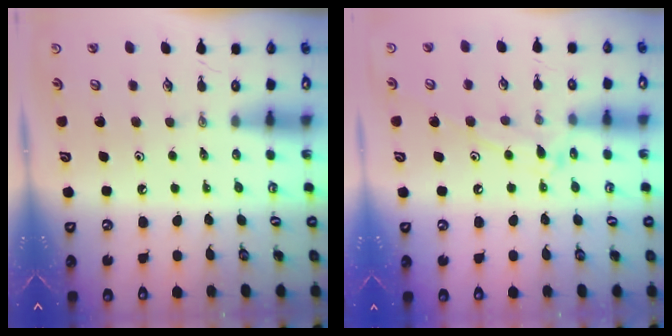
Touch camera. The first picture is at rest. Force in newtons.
{"total": 11.3, "press": 11.3, "slide": 0.7}